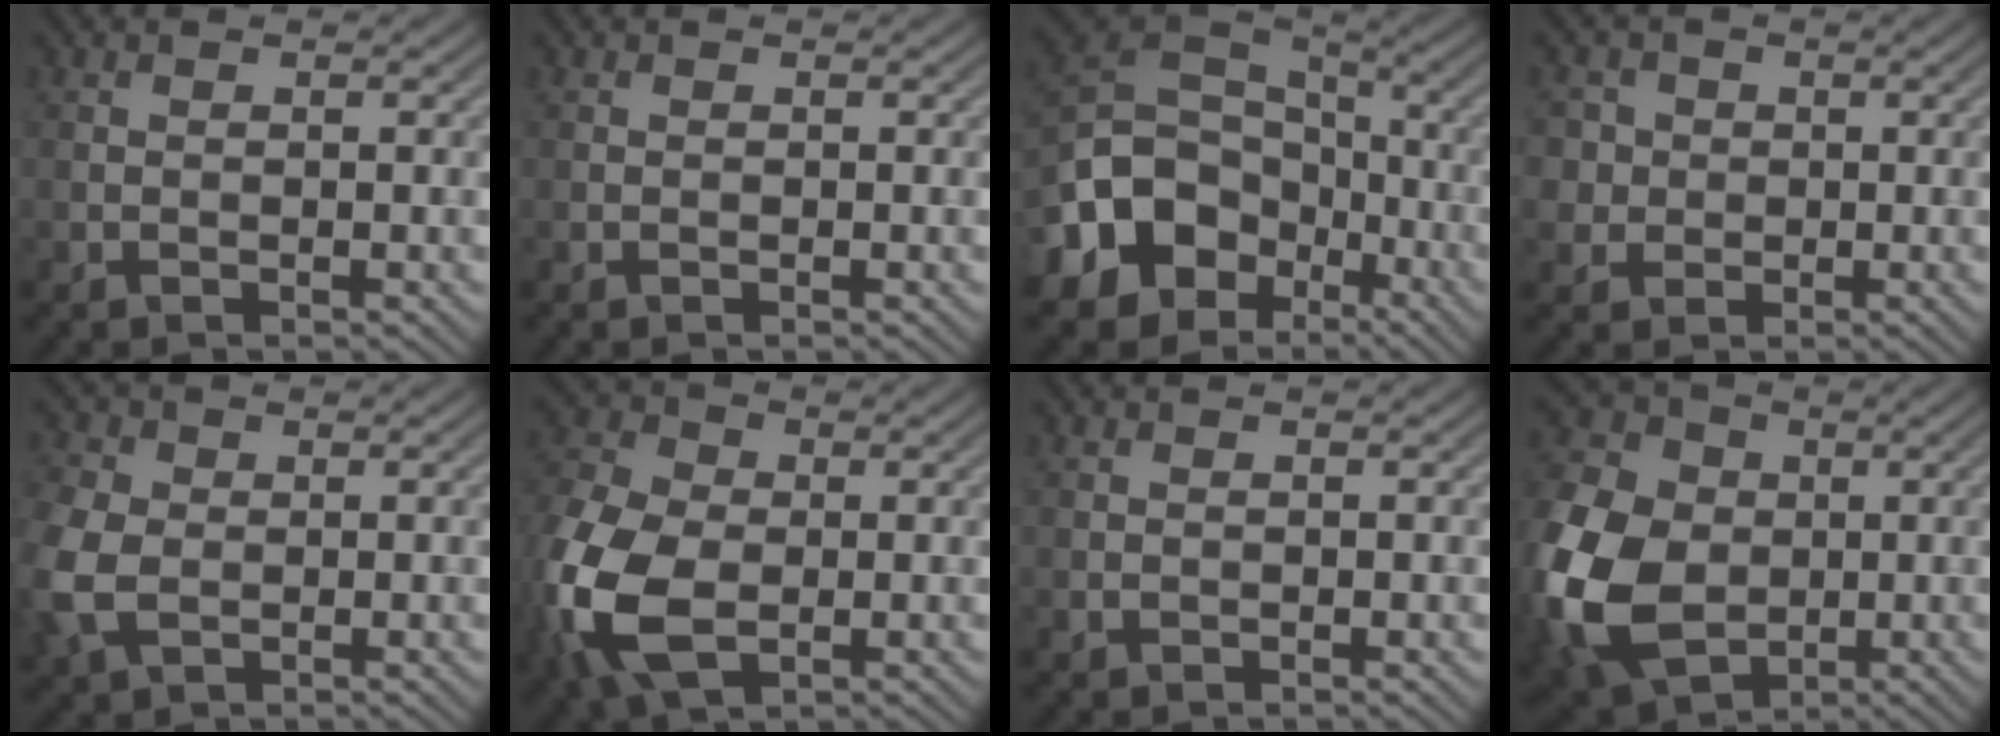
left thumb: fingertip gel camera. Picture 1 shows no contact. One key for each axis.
{"total": 0.0}
{"total": 15.9, "fx": -6.2, "fy": 11.8, "fz": 8.7, "tx": -0.204, "ty": -0.028, "tz": -0.119}
{"total": 4.3, "fx": 0.9, "fy": 4.1, "fz": 1.1, "tx": -0.033, "ty": 0.004, "tz": 0.011}
{"total": 7.4, "fx": -1.0, "fy": 5.5, "fz": 4.8, "tx": -0.161, "ty": -0.008, "tz": -0.027}
{"total": 14.2, "fx": -3.1, "fy": 9.3, "fz": 10.3, "tx": -0.288, "ty": -0.030, "tz": -0.061}
{"total": 0.6, "fx": -0.1, "fy": 0.5, "fz": 0.2, "tx": -0.001, "ty": -0.004, "tz": -0.002}
{"total": 16.4, "fx": -2.6, "fy": 12.3, "fz": 10.6, "tx": -0.297, "ty": -0.012, "tz": -0.057}